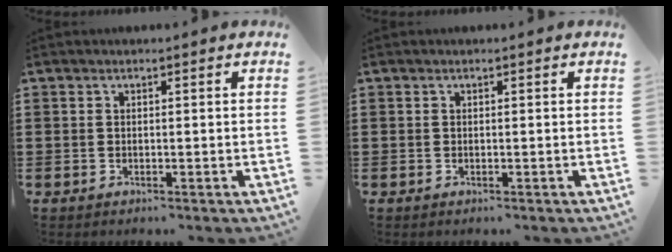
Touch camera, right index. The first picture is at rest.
{"total": 0.0}